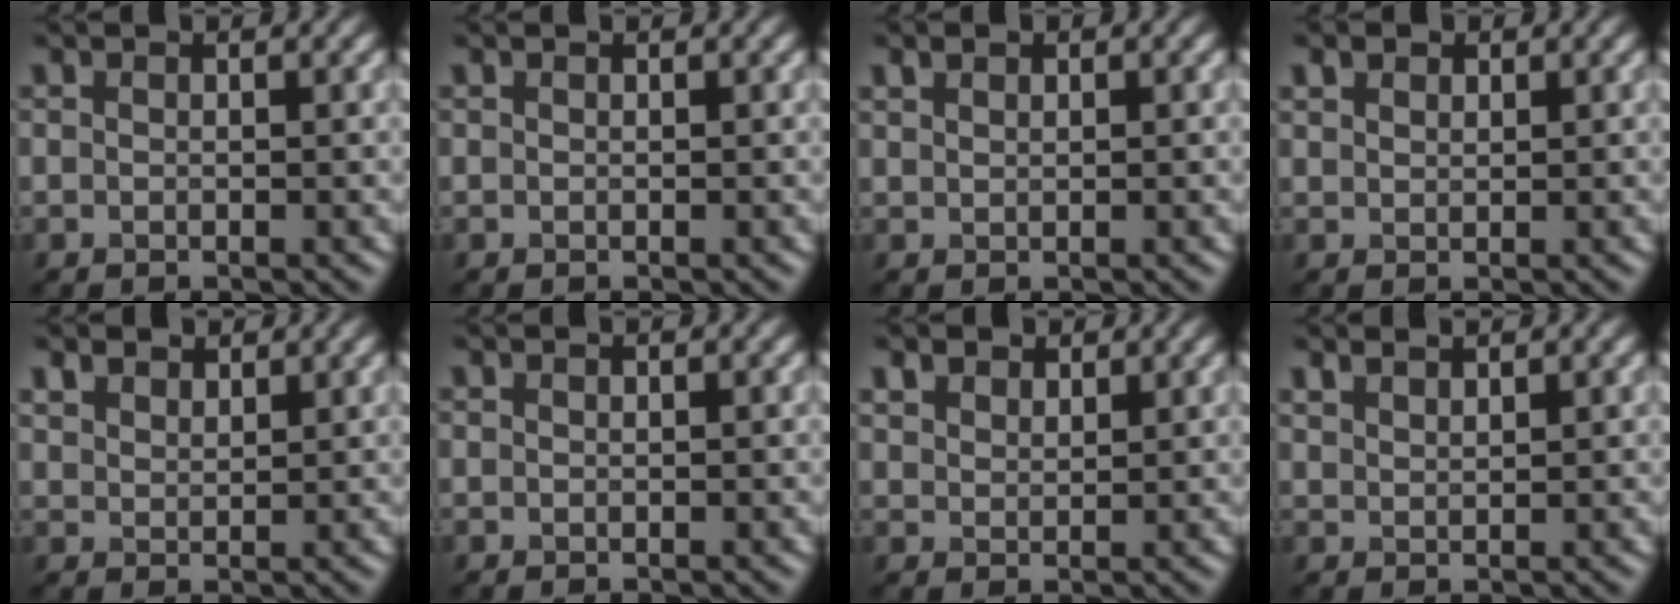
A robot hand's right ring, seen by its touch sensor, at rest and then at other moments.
{"total": 0.0}
{"total": 0.9, "force": [0.6, 0.5, 0.4], "torque": [-0.007, 0.002, 0.014]}
{"total": 1.2, "force": [0.9, 0.8, 0.3], "torque": [-0.007, 0.002, 0.014]}
{"total": 2.6, "force": [2.3, 1.1, 0.6], "torque": [-0.024, 0.001, 0.047]}
{"total": 0.0}
{"total": 2.4, "force": [2.0, 1.2, 0.6], "torque": [-0.023, -0.005, 0.045]}
{"total": 1.4, "force": [1.3, 0.2, 0.3], "torque": [-0.007, 0.002, 0.029]}